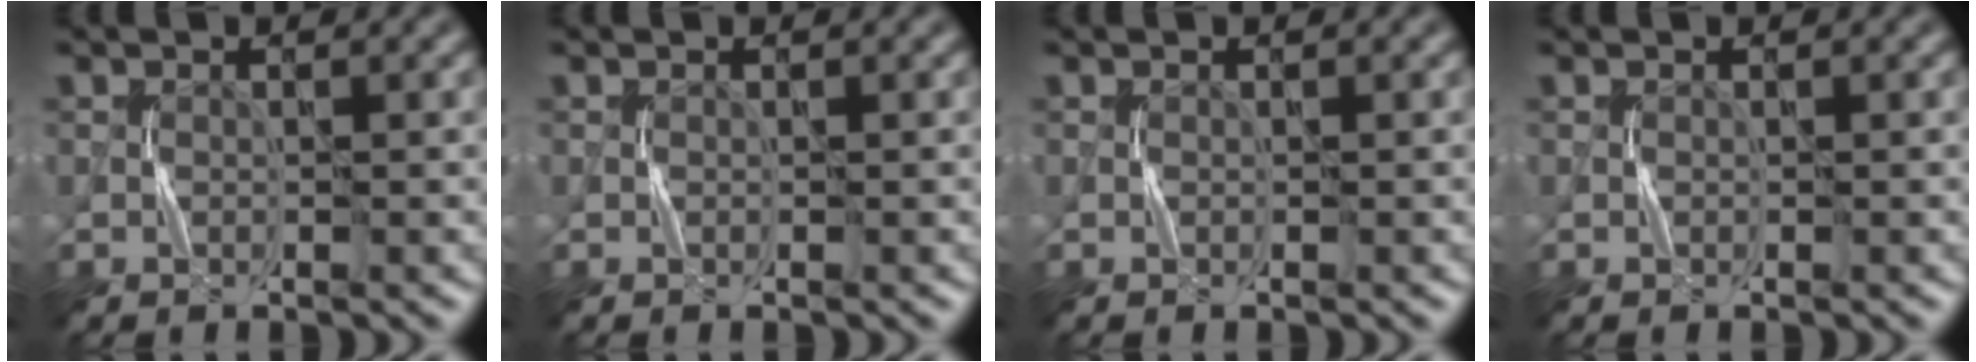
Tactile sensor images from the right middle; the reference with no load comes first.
{"total": 0.0}
{"total": 0.0}
{"total": 0.0}